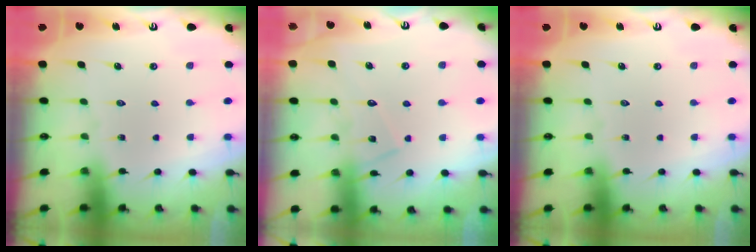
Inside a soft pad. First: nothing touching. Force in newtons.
{"total": 9.2, "press": 9.1, "slide": 0.7}
{"total": 0.0}